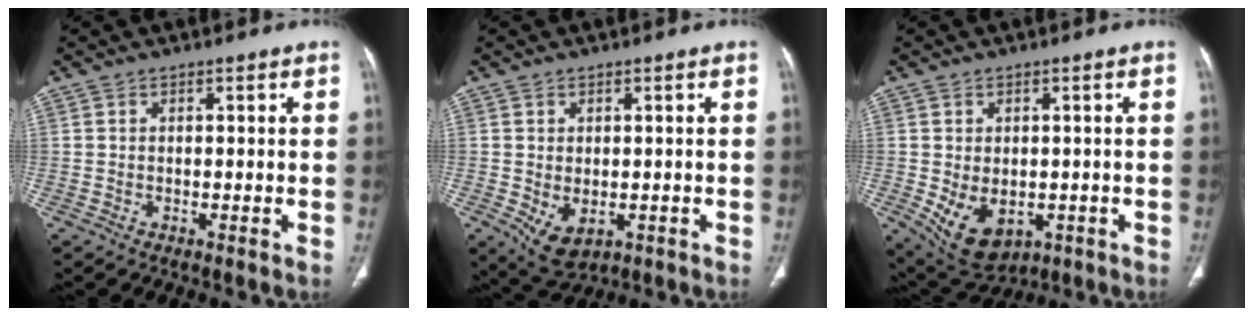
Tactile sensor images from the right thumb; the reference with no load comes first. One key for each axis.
{"total": 6.1, "fx": -1.4, "fy": 3.9, "fz": 4.4, "tx": -0.067, "ty": -0.010, "tz": -0.004}
{"total": 9.4, "fx": -2.3, "fy": 6.5, "fz": 6.5, "tx": -0.095, "ty": -0.006, "tz": -0.013}